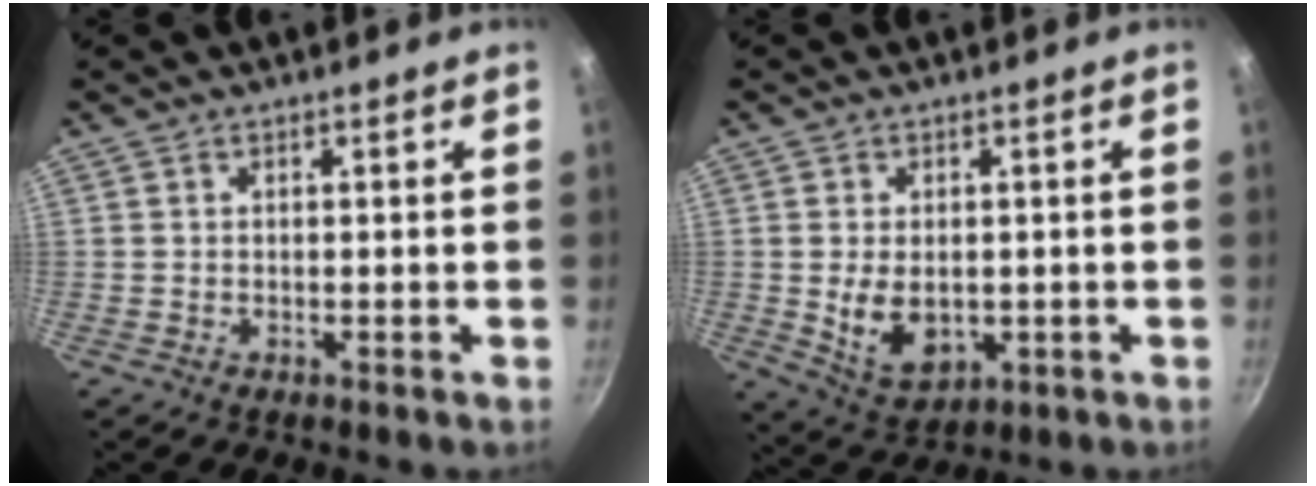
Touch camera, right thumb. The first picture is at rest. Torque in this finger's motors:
{"motor_torque": [-0.54, 0.41, -0.08, 0.07, 0.16]}